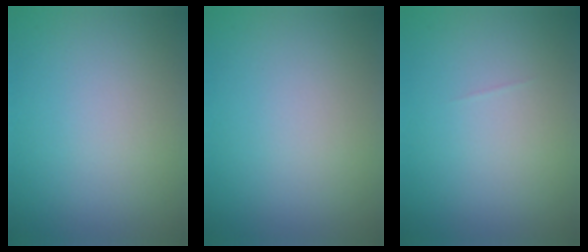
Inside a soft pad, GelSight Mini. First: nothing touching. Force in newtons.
{"total": 0.0}
{"total": 0.0}